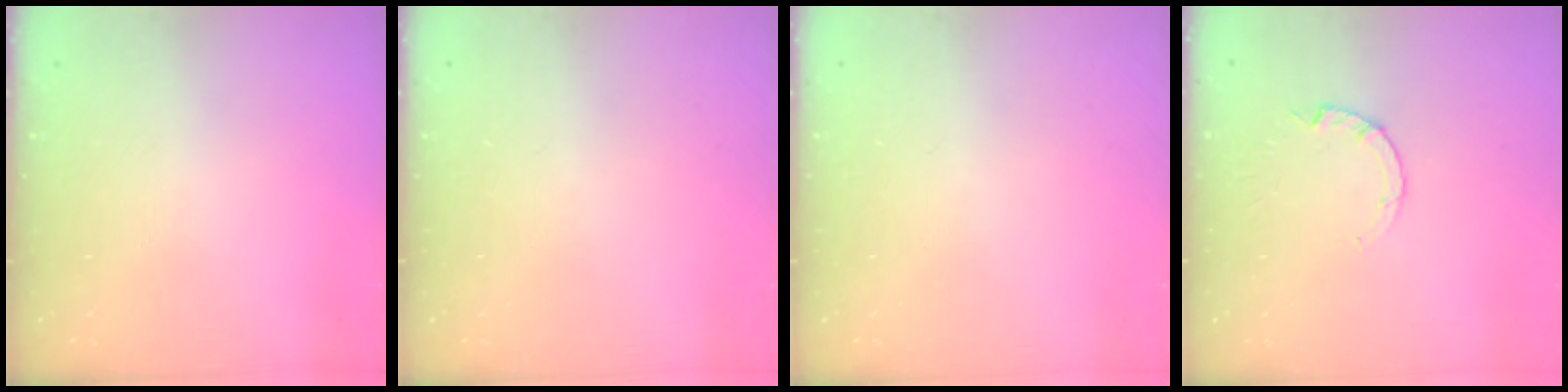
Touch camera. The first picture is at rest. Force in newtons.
{"total": 0.0}
{"total": 0.0}
{"total": 1.0, "press": 0.9, "slide": 0.3}